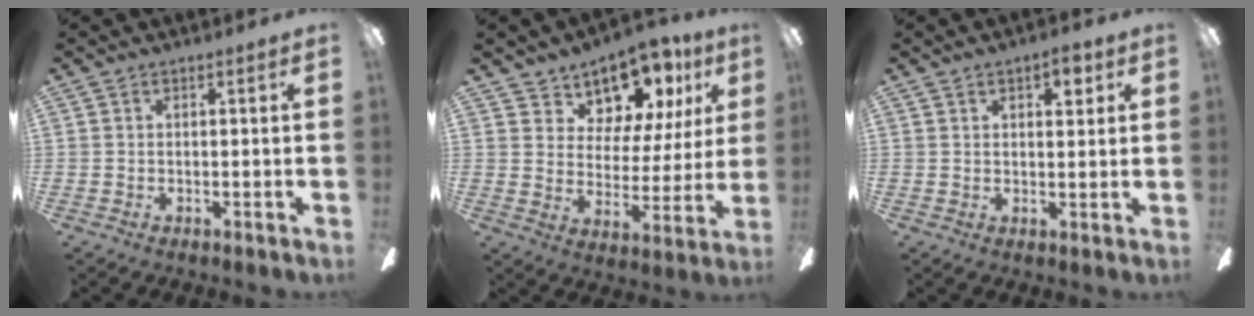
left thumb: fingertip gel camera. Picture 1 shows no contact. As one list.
[{"total": 12.4, "force": [9.5, 6.8, 4.1], "torque": [-0.074, -0.072, 0.175]}, {"total": 3.9, "force": [2.3, 1.8, 2.5], "torque": [-0.022, -0.007, 0.033]}]